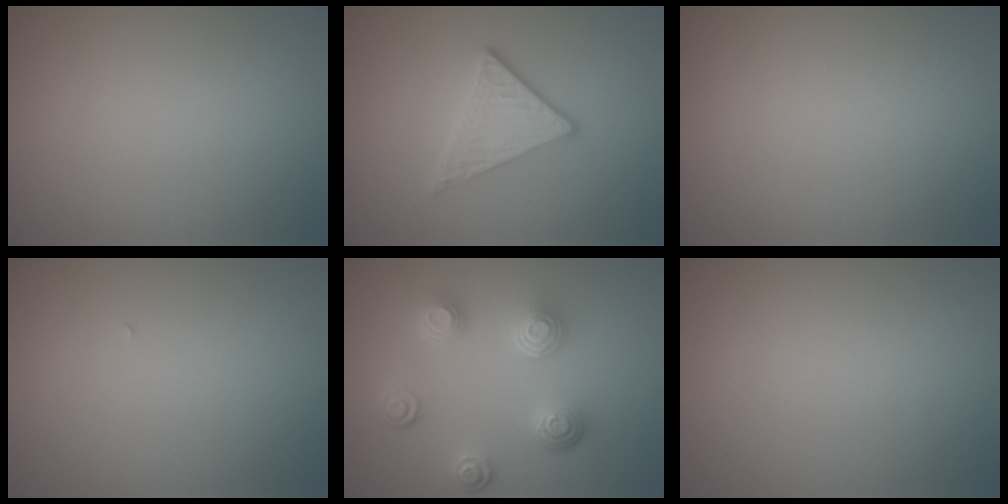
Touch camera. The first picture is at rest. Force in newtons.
{"total": 3.0, "press": 2.7, "slide": 1.2}
{"total": 0.0}
{"total": 0.0}
{"total": 4.5, "press": 3.5, "slide": 2.8}
{"total": 0.0}